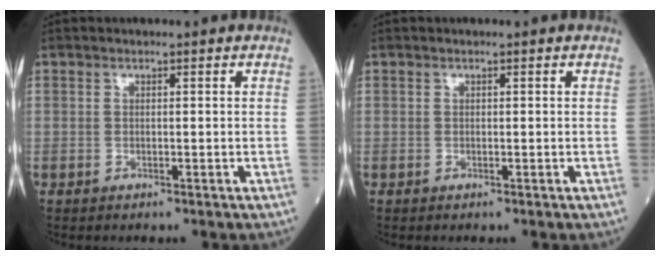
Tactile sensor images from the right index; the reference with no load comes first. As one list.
[{"total": 0.0}]